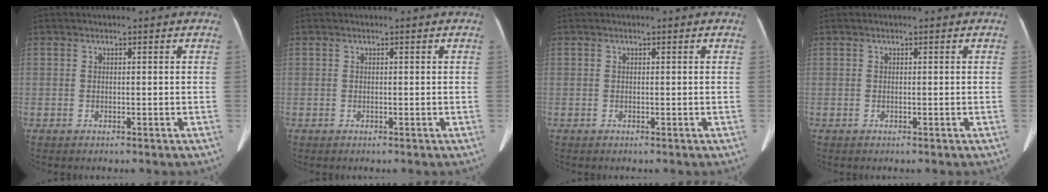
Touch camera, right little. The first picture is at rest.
{"total": 0.0}
{"total": 0.0}
{"total": 0.0}